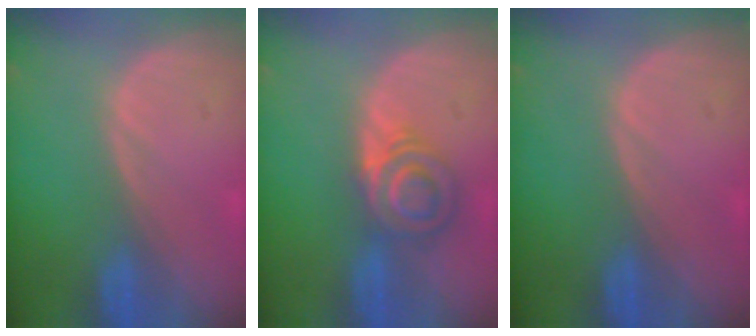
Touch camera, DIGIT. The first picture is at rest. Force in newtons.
{"total": 5.7, "press": 5.6, "slide": 1.1}
{"total": 0.0}